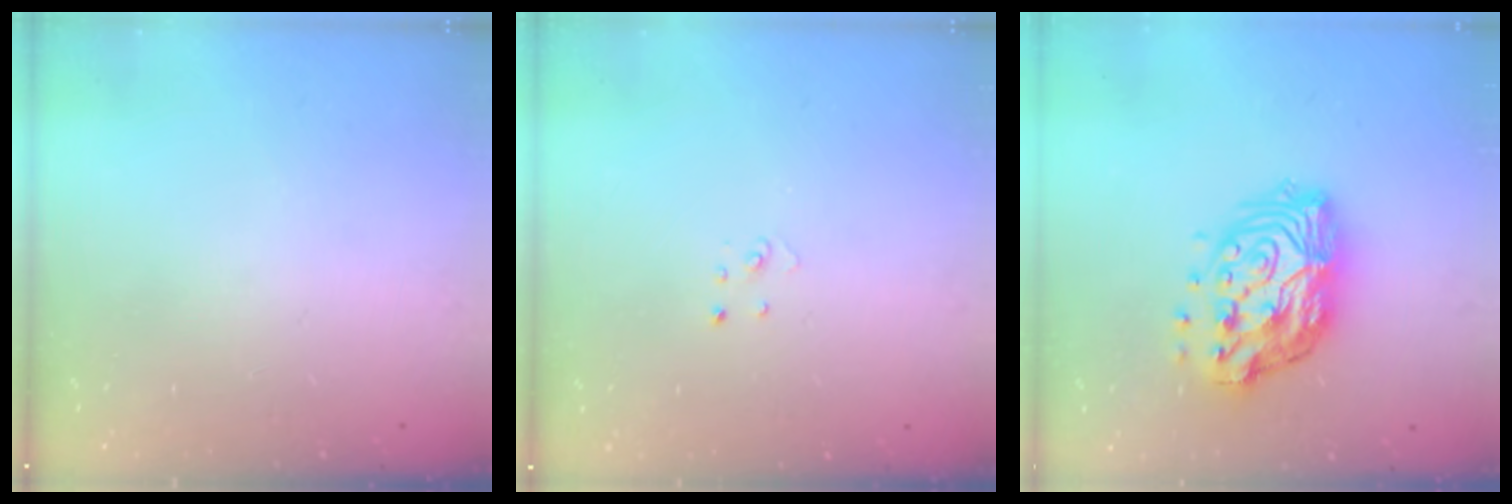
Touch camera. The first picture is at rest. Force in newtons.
{"total": 1.9, "press": 1.9, "slide": 0.2}
{"total": 16.0, "press": 16.0, "slide": 1.1}